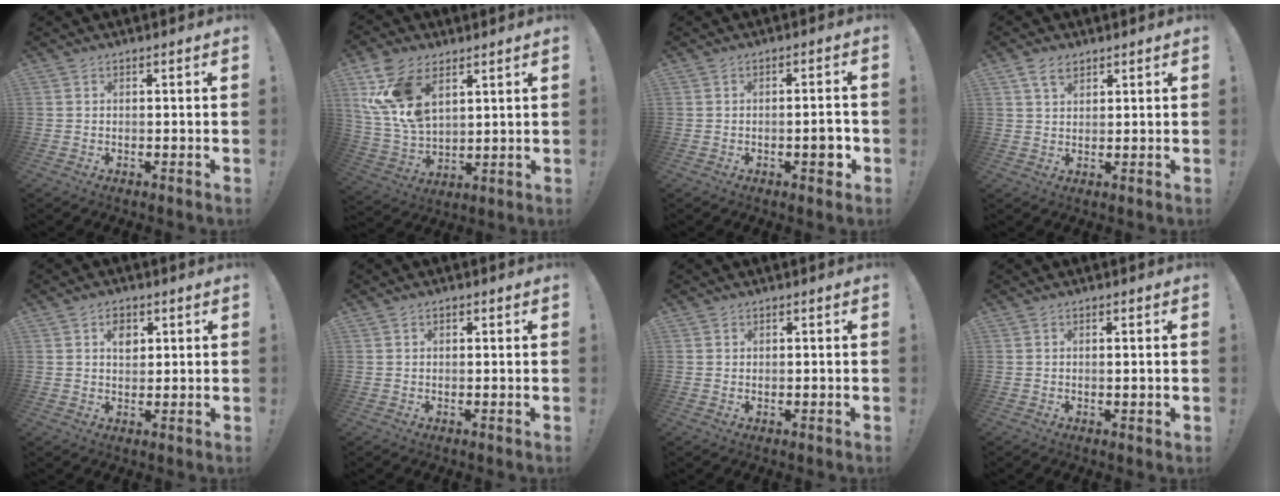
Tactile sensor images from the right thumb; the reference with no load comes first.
{"total": 16.0, "force": [7.5, 9.9, 10.2], "torque": [-0.204, -0.033, 0.145]}
{"total": 5.2, "force": [-1.9, 1.8, 4.4], "torque": [-0.047, 0.003, -0.031]}
{"total": 4.9, "force": [3.1, 2.8, 2.5], "torque": [-0.033, -0.011, 0.056]}
{"total": 4.4, "force": [1.9, 3.3, 2.4], "torque": [-0.016, -0.009, 0.028]}
{"total": 1.0, "force": [0.4, 0.8, 0.4], "torque": [-0.001, 0.000, 0.006]}
{"total": 0.6, "force": [0.4, 0.5, -0.2], "torque": [0.006, 0.000, 0.007]}
{"total": 1.2, "force": [0.4, 0.3, 1.1], "torque": [-0.012, -0.003, 0.007]}